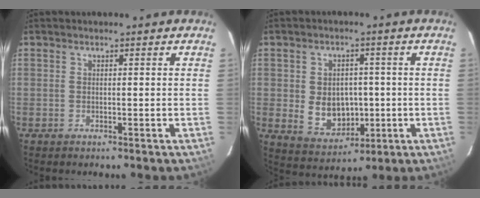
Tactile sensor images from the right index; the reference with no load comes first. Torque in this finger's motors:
{"motor_torque": [0.51, -0.30, 0.36, 0.04]}